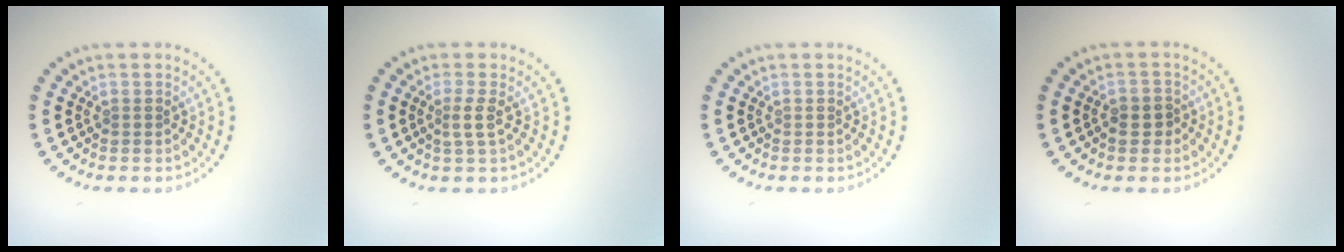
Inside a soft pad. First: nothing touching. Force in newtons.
{"total": 1.6, "press": 1.1, "slide": 1.1}
{"total": 0.0}
{"total": 1.9, "press": 1.8, "slide": 0.6}